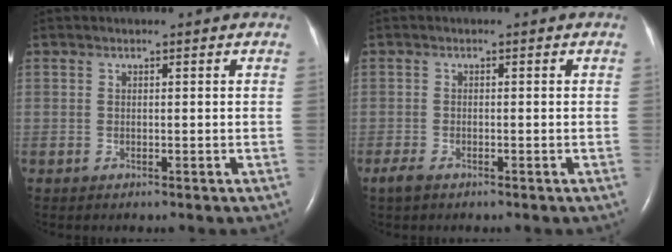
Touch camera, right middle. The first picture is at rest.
{"total": 1.9, "force": [-1.3, 0.6, 1.2], "torque": [-0.035, -0.005, -0.023]}